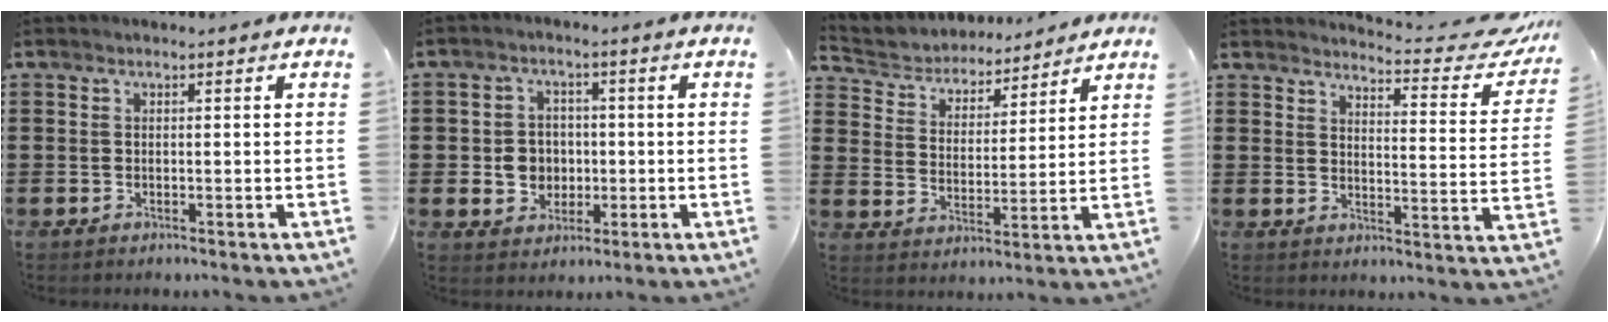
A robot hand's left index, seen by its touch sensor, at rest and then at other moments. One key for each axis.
{"total": 4.8, "fx": -0.3, "fy": 4.2, "fz": 2.2, "tx": -0.038, "ty": 0.004, "tz": -0.011}
{"total": 4.7, "fx": 4.5, "fy": 1.1, "fz": -0.1, "tx": -0.027, "ty": -0.031, "tz": 0.075}
{"total": 4.3, "fx": 4.0, "fy": 0.0, "fz": 1.6, "tx": -0.029, "ty": -0.039, "tz": 0.059}